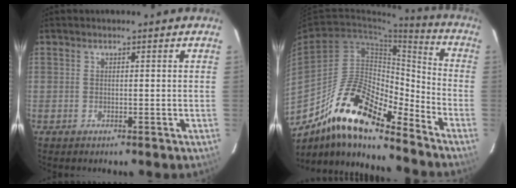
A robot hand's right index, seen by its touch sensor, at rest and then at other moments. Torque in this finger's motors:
{"motor_torque": [0.44, -0.58, 0.50, 0.10]}